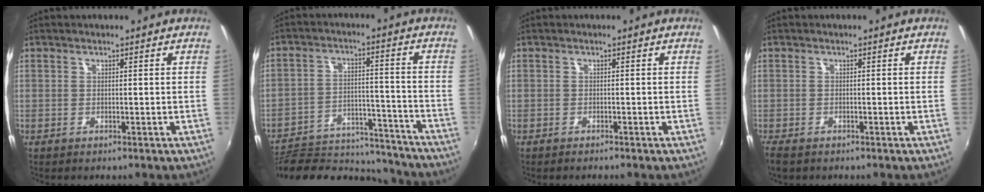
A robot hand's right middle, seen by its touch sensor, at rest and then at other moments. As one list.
[{"total": 22.6, "force": [-20.3, 7.0, 6.9], "torque": [-0.144, 0.019, -0.278]}, {"total": 0.8, "force": [-0.7, 0.1, 0.1], "torque": [-0.004, -0.004, -0.014]}, {"total": 3.2, "force": [-2.5, 1.4, 1.5], "torque": [-0.036, -0.014, -0.045]}]